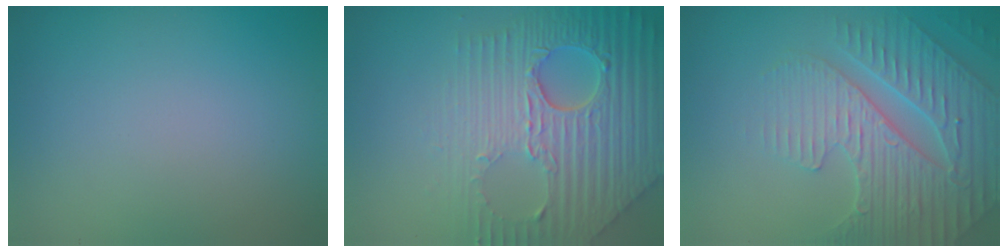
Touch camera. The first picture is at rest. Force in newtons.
{"total": 8.7, "press": 5.9, "slide": 6.4}
{"total": 4.7, "press": 4.6, "slide": 1.1}